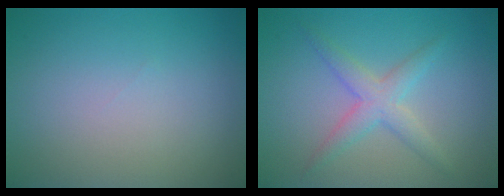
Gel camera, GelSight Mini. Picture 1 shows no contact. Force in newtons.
{"total": 2.8, "press": 2.8, "slide": 0.1}